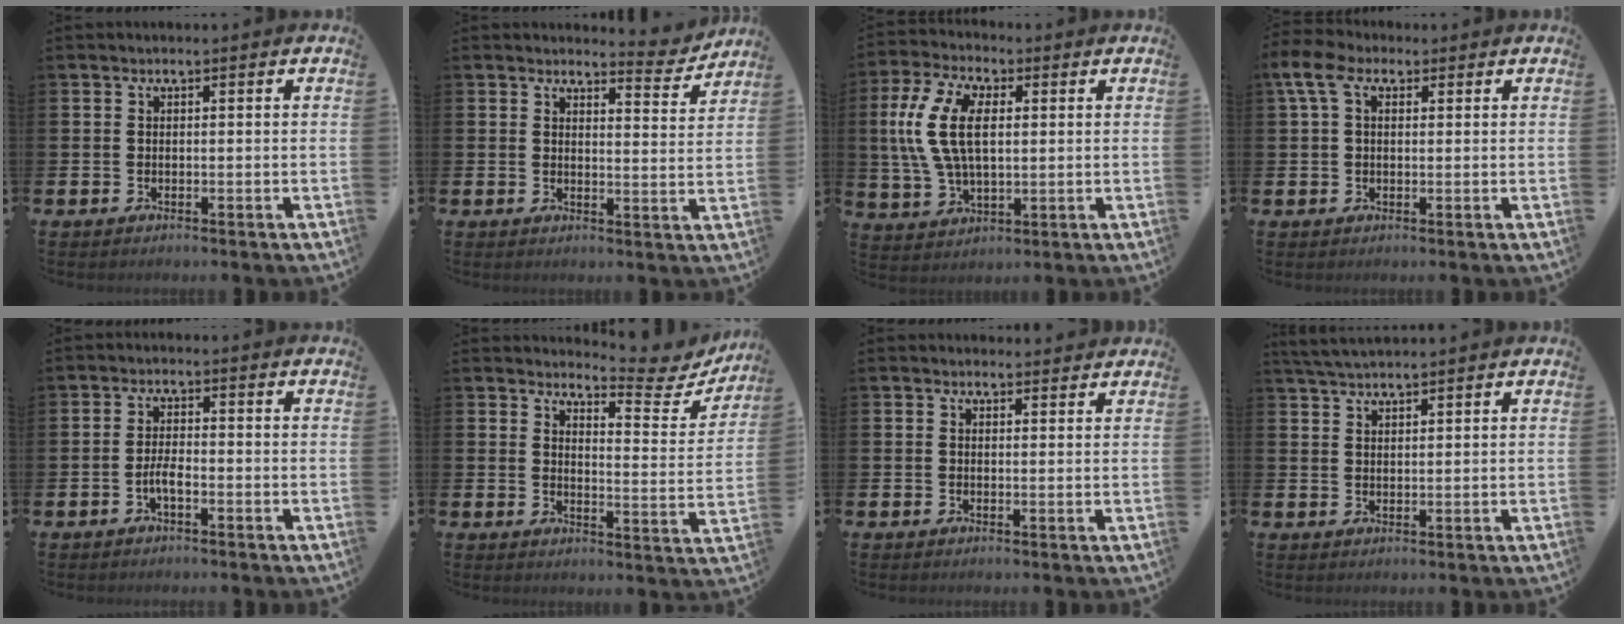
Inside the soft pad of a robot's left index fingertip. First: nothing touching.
{"total": 3.9, "force": [3.8, 0.7, 0.4], "torque": [-0.001, -0.030, 0.063]}
{"total": 10.8, "force": [2.8, 5.8, 8.7], "torque": [-0.191, 0.011, 0.049]}
{"total": 5.7, "force": [3.0, 3.5, 3.2], "torque": [-0.068, 0.005, 0.052]}
{"total": 2.4, "force": [-1.1, 0.7, 2.0], "torque": [-0.043, 0.006, -0.020]}
{"total": 4.7, "force": [4.4, 1.0, 1.0], "torque": [-0.016, -0.045, 0.067]}
{"total": 1.2, "force": [1.1, 0.4, 0.0], "torque": [0.007, 0.000, 0.018]}
{"total": 3.1, "force": [2.9, 0.3, 0.8], "torque": [-0.031, -0.003, 0.057]}